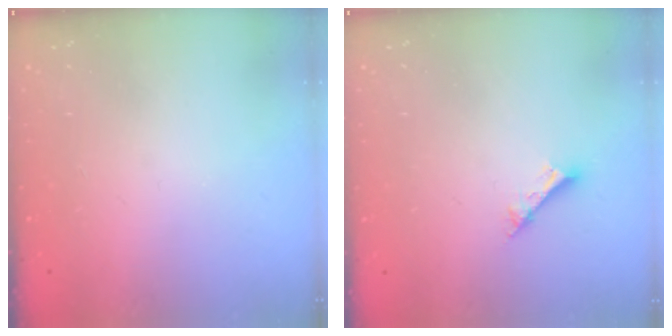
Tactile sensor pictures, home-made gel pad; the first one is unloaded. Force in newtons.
{"total": 2.5, "press": 2.5, "slide": 0.1}